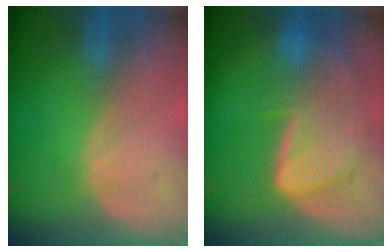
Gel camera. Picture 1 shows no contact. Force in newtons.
{"total": 8.8, "press": 7.9, "slide": 4.0}